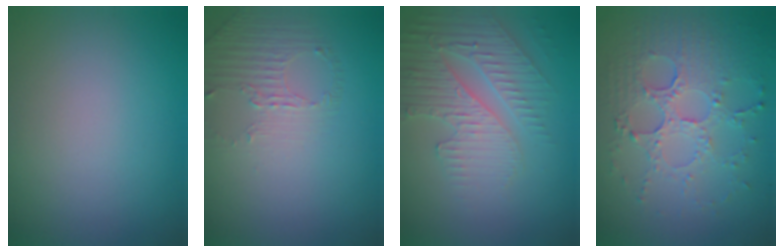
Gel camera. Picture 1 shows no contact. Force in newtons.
{"total": 1.4, "press": 0.8, "slide": 1.1}
{"total": 3.9, "press": 3.7, "slide": 1.2}
{"total": 5.6, "press": 3.9, "slide": 4.0}